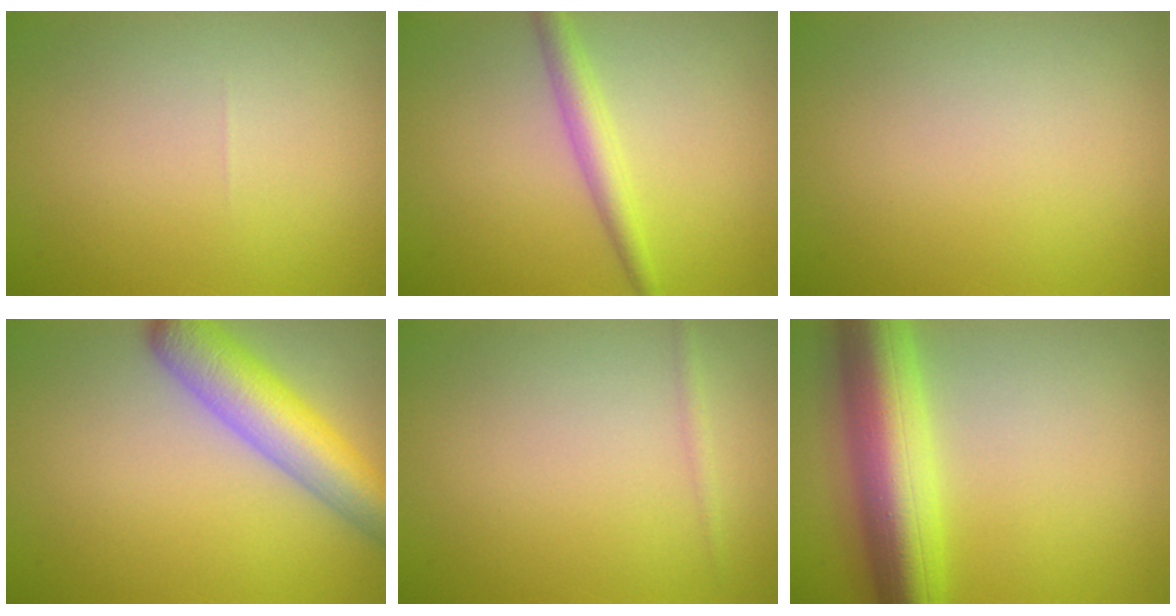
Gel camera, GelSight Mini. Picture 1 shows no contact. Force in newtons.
{"total": 2.6, "press": 2.6, "slide": 0.0}
{"total": 0.0}
{"total": 6.8, "press": 6.8, "slide": 0.3}
{"total": 0.8, "press": 0.8, "slide": 0.0}
{"total": 9.5, "press": 9.5, "slide": 0.2}